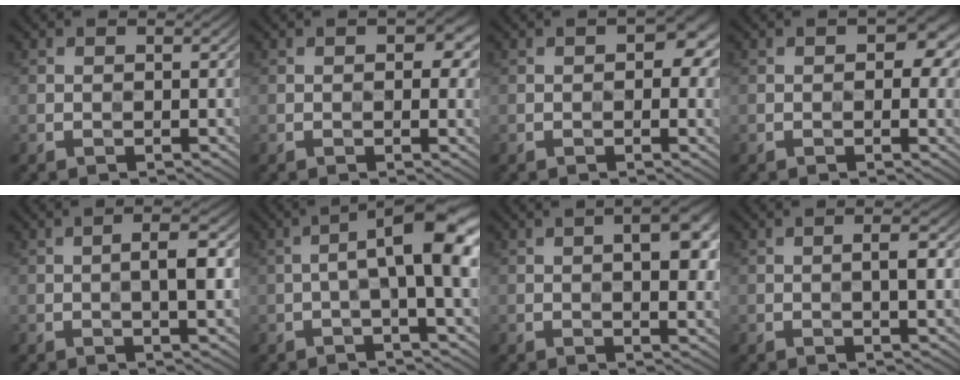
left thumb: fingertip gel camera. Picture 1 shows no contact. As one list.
[{"total": 3.6, "force": [0.4, 1.9, 3.0], "torque": [-0.034, 0.001, 0.003]}, {"total": 5.0, "force": [0.4, 2.8, 4.1], "torque": [-0.044, 0.002, 0.002]}, {"total": 4.8, "force": [0.5, 2.9, 3.8], "torque": [-0.040, -0.002, 0.003]}, {"total": 4.4, "force": [0.0, 1.0, 4.3], "torque": [-0.075, 0.008, -0.003]}, {"total": 10.1, "force": [0.6, 2.4, 9.8], "torque": [-0.151, 0.022, 0.001]}, {"total": 6.7, "force": [1.3, 2.5, 6.1], "torque": [-0.082, 0.009, 0.016]}, {"total": 3.1, "force": [0.2, 0.6, 3.1], "torque": [-0.051, 0.004, 0.002]}]